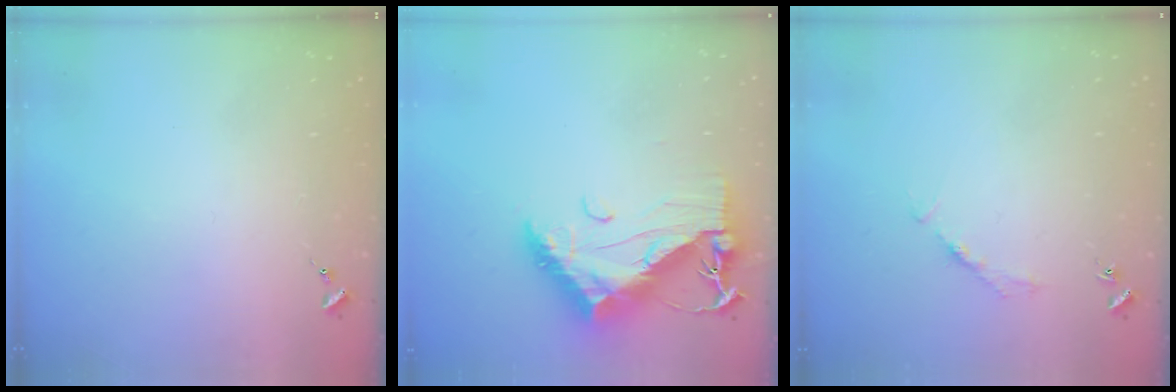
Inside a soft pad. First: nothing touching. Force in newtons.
{"total": 19.1, "press": 19.0, "slide": 1.6}
{"total": 2.7, "press": 2.7, "slide": 0.4}